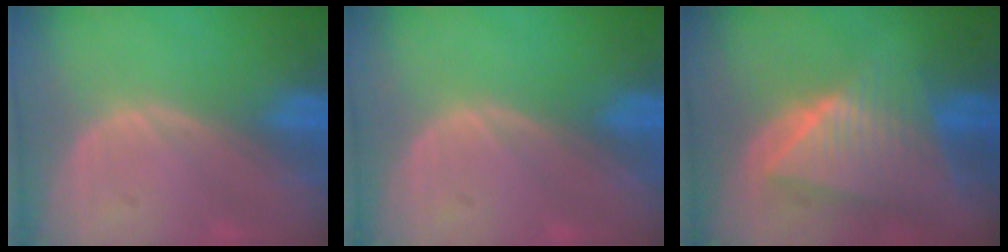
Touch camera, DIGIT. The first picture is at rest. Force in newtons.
{"total": 0.0}
{"total": 9.0, "press": 8.0, "slide": 4.2}